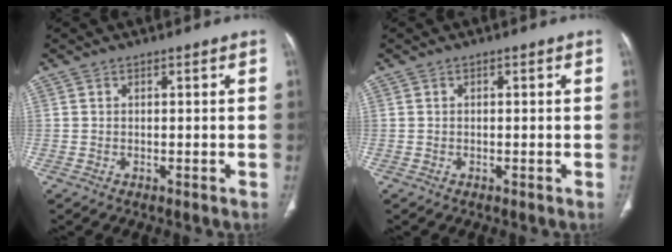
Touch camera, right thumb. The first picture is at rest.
{"total": 0.0}